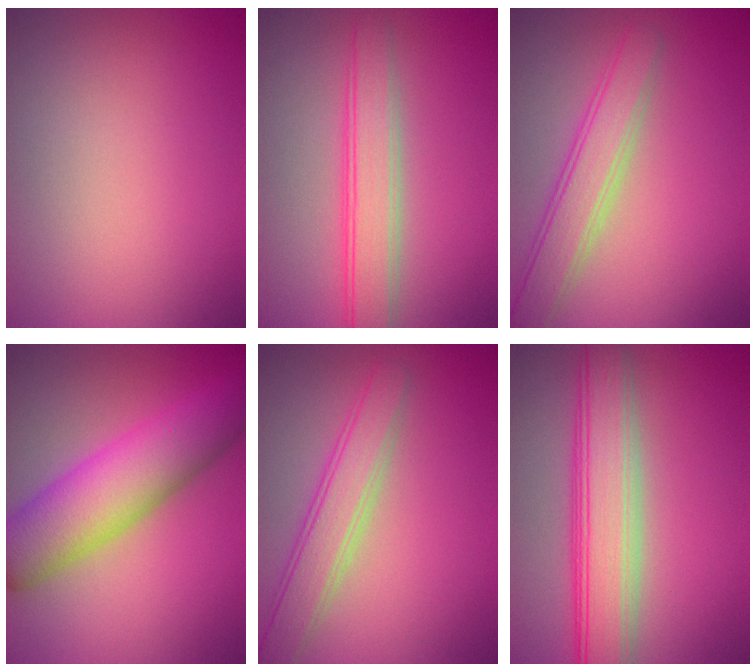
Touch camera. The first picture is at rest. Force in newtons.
{"total": 4.2, "press": 4.2, "slide": 0.2}
{"total": 4.0, "press": 4.0, "slide": 0.4}
{"total": 8.3, "press": 8.3, "slide": 0.2}
{"total": 4.0, "press": 4.0, "slide": 0.4}
{"total": 7.1, "press": 7.1, "slide": 0.3}